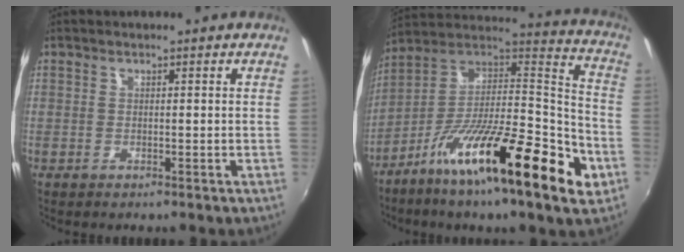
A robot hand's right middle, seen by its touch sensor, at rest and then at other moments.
{"total": 25.2, "force": [-11.3, 5.2, 21.9], "torque": [-0.346, -0.023, -0.202]}